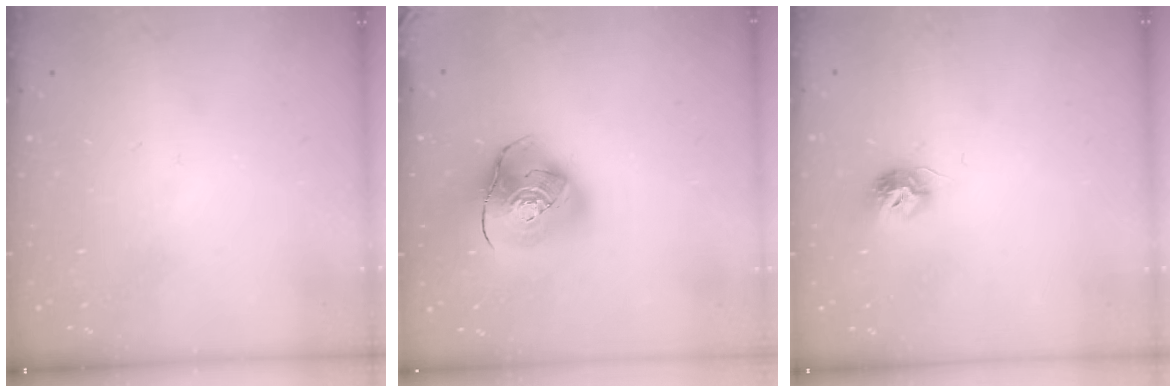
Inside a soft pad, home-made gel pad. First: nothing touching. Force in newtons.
{"total": 14.3, "press": 14.2, "slide": 1.9}
{"total": 8.0, "press": 8.0, "slide": 0.5}